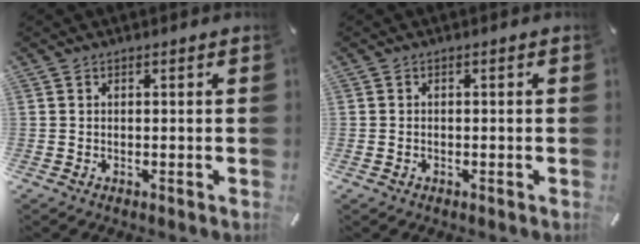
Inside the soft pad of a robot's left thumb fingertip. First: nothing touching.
{"total": 0.7, "force": [-0.3, 0.5, 0.4], "torque": [-0.009, 0.000, -0.005]}